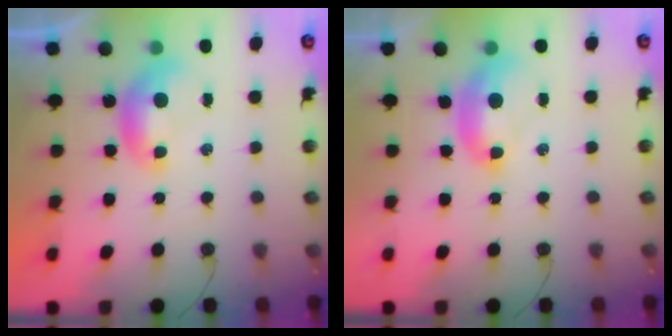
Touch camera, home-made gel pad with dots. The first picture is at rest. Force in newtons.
{"total": 2.9, "press": 2.8, "slide": 0.6}